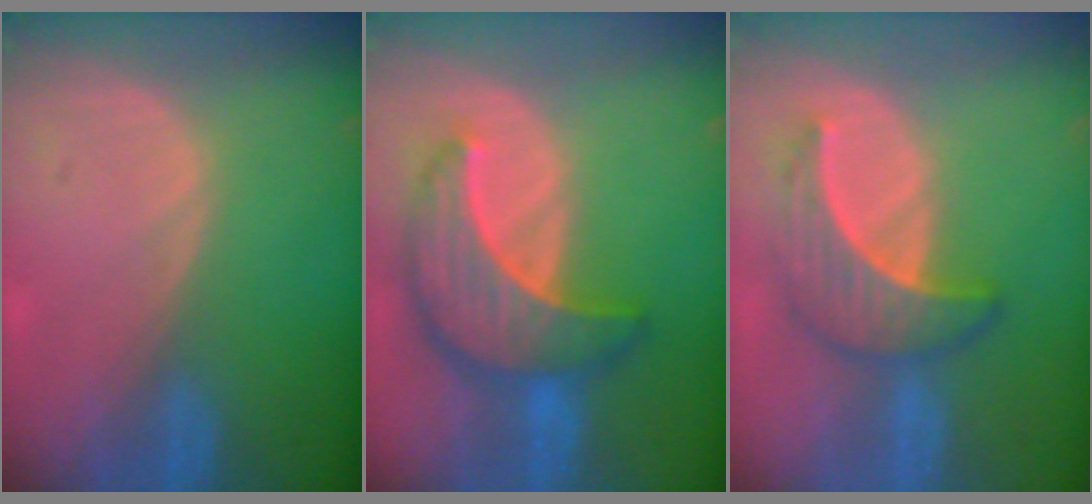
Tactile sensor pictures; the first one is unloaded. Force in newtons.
{"total": 9.6, "press": 9.6, "slide": 0.8}
{"total": 6.9, "press": 6.3, "slide": 2.9}